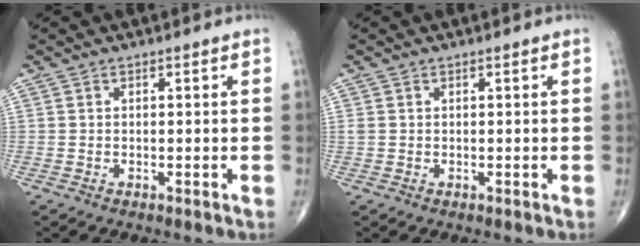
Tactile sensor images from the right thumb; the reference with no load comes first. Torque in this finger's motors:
{"motor_torque": [0.02, 0.03, 0.09, 0.22, 0.00]}